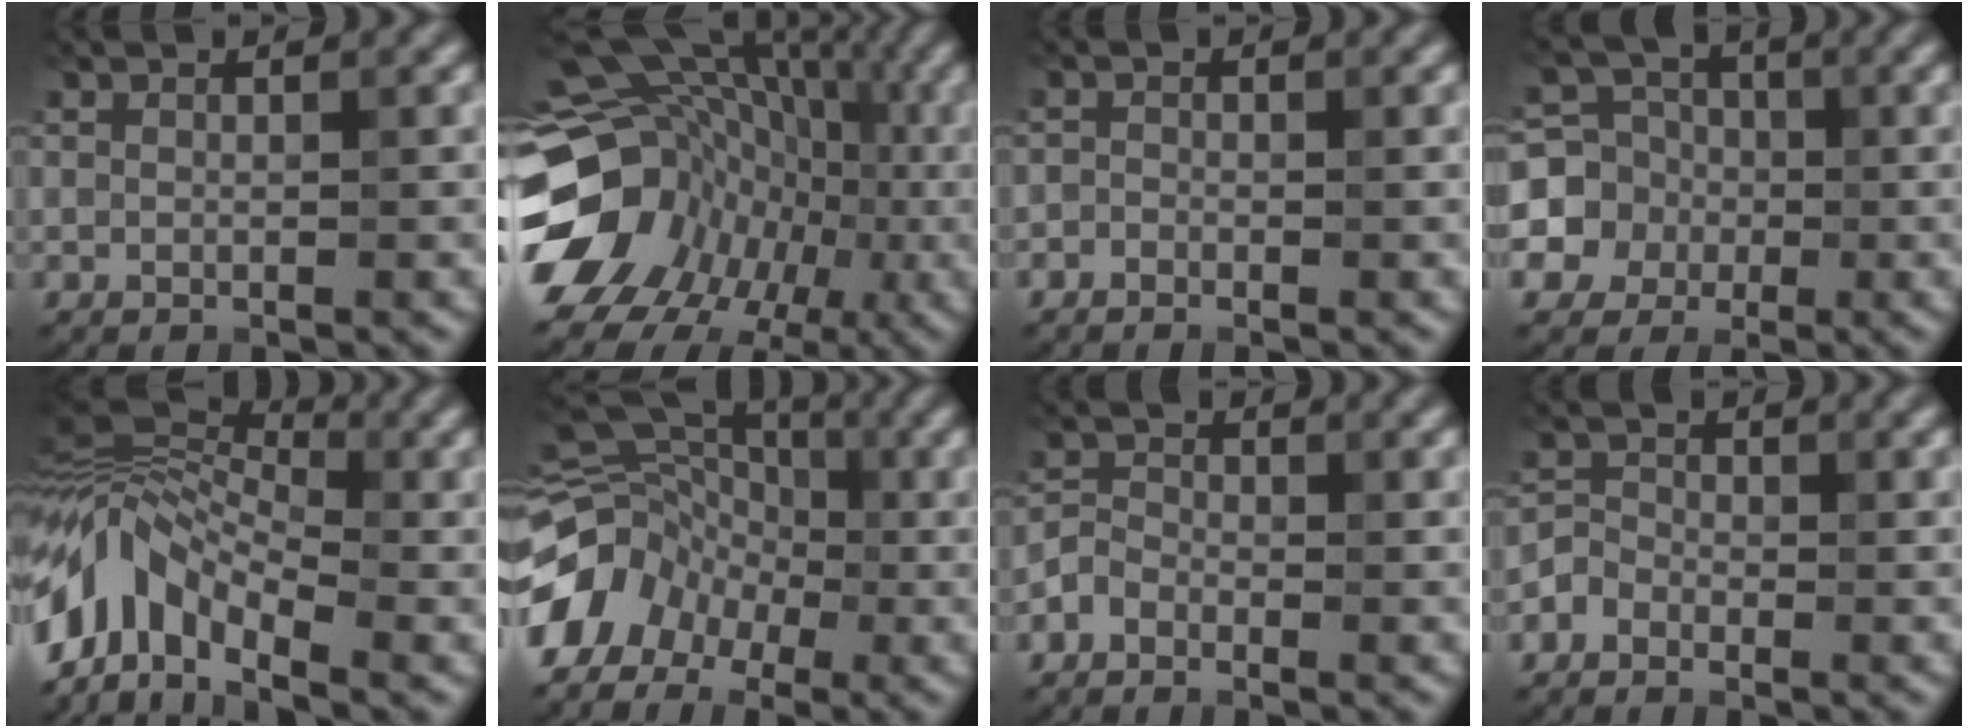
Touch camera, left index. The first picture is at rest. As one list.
[{"total": 17.2, "force": [-3.0, 13.7, 9.9], "torque": [-0.162, 0.009, -0.034]}, {"total": 0.7, "force": [-0.5, 0.4, 0.2], "torque": [0.001, -0.002, -0.013]}, {"total": 6.4, "force": [-0.7, 6.1, 1.6], "torque": [-0.024, 0.020, -0.041]}, {"total": 8.7, "force": [-3.4, 4.9, 6.4], "torque": [-0.114, 0.018, -0.087]}, {"total": 9.3, "force": [-3.9, 7.3, 4.1], "torque": [-0.056, 0.000, -0.072]}, {"total": 1.8, "force": [-1.2, 1.1, 0.7], "torque": [-0.011, 0.004, -0.032]}, {"total": 1.8, "force": [-1.2, 1.3, 0.6], "torque": [0.001, 0.008, -0.029]}]